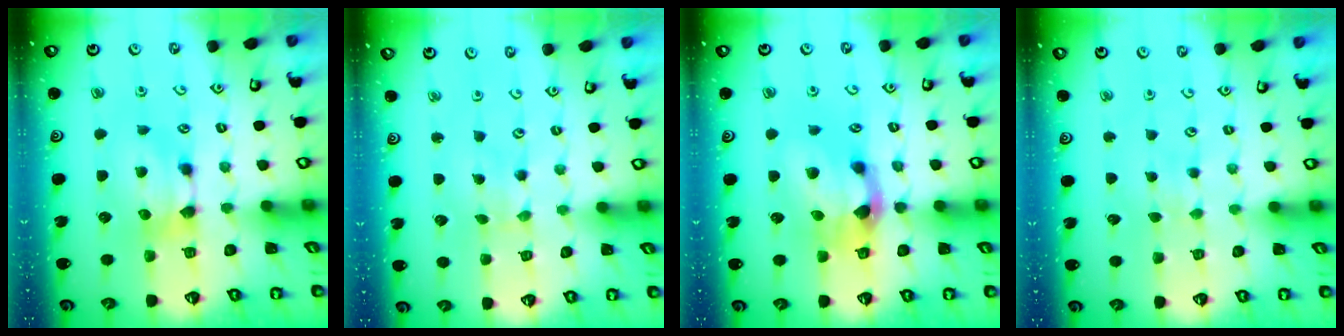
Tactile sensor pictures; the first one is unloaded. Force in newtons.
{"total": 3.2, "press": 3.2, "slide": 0.0}
{"total": 3.8, "press": 3.2, "slide": 2.0}
{"total": 3.9, "press": 3.9, "slide": 0.1}